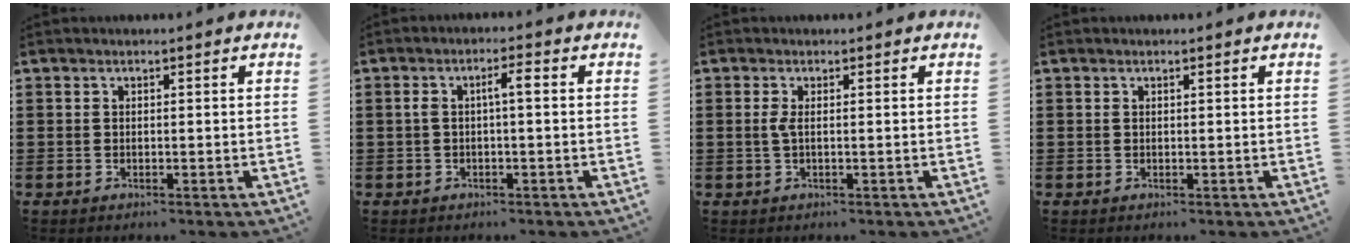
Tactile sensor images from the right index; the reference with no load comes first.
{"total": 2.8, "force": [0.0, 0.5, 2.8], "torque": [-0.054, 0.007, -0.004]}
{"total": 1.6, "force": [-0.1, 0.2, 1.6], "torque": [-0.033, -0.002, -0.002]}
{"total": 0.0}